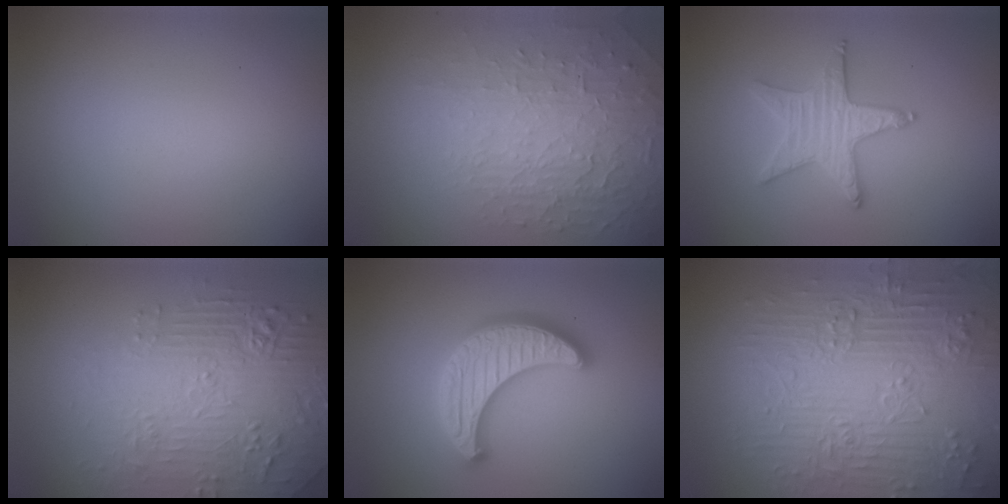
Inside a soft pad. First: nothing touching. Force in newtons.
{"total": 5.1, "press": 3.3, "slide": 3.9}
{"total": 3.3, "press": 3.3, "slide": 0.3}
{"total": 4.8, "press": 4.4, "slide": 1.9}
{"total": 5.1, "press": 5.0, "slide": 1.0}
{"total": 9.3, "press": 6.9, "slide": 6.3}